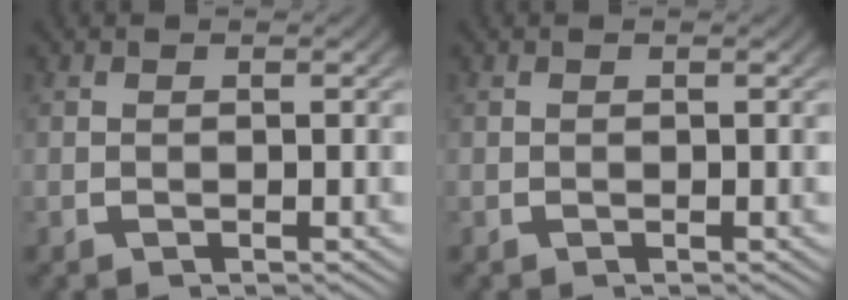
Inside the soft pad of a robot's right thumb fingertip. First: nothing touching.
{"total": 0.0}